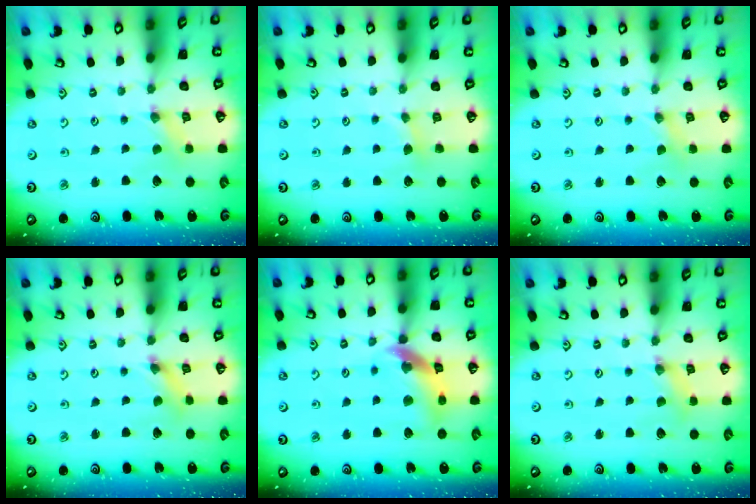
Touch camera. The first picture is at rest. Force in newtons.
{"total": 2.1, "press": 2.0, "slide": 0.4}
{"total": 0.8, "press": 0.8, "slide": 0.2}
{"total": 2.5, "press": 2.5, "slide": 0.1}
{"total": 14.3, "press": 14.2, "slide": 1.7}
{"total": 1.7, "press": 1.6, "slide": 0.3}